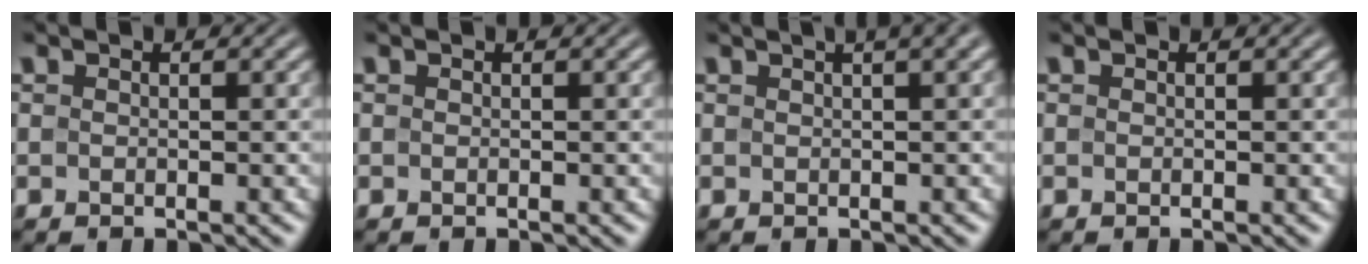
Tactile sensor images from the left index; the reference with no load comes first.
{"total": 0.0}
{"total": 5.1, "force": [2.9, 1.9, 3.8], "torque": [-0.026, 0.030, 0.011]}
{"total": 0.0}